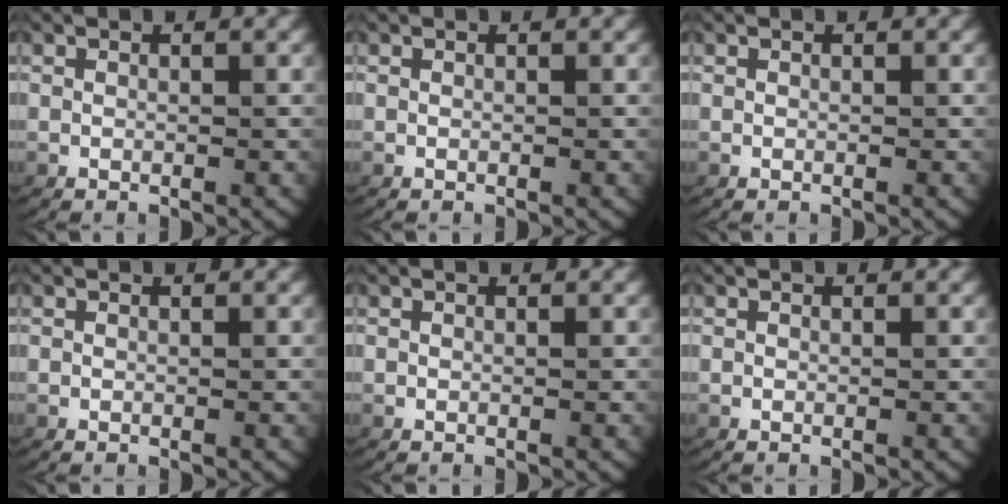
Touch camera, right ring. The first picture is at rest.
{"total": 0.0}
{"total": 0.0}
{"total": 0.0}
{"total": 0.0}
{"total": 0.0}